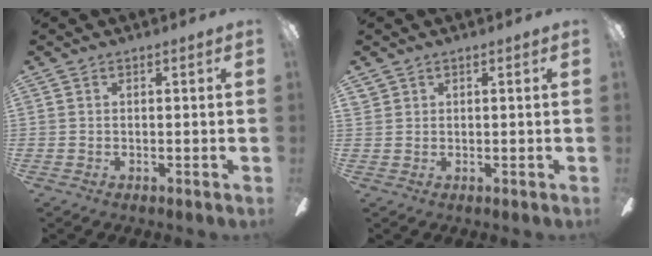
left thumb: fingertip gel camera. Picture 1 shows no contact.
{"total": 0.9, "force": [0.8, 0.3, 0.2], "torque": [-0.006, 0.000, 0.016]}